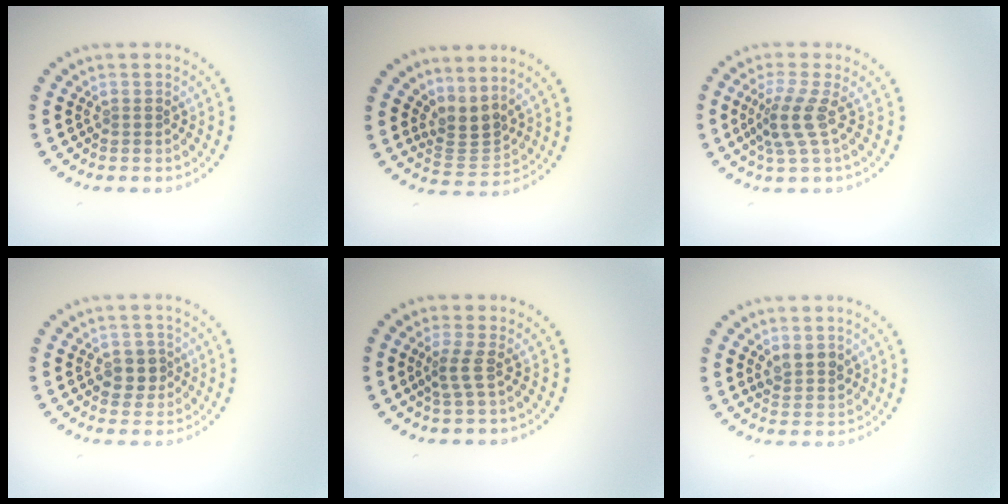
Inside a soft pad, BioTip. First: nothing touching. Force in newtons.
{"total": 2.8, "press": 2.0, "slide": 2.0}
{"total": 3.1, "press": 2.5, "slide": 1.9}
{"total": 2.6, "press": 2.5, "slide": 0.7}
{"total": 1.9, "press": 1.2, "slide": 1.5}
{"total": 2.2, "press": 2.0, "slide": 1.0}